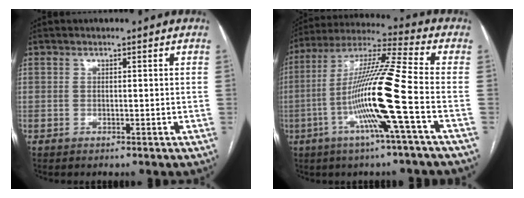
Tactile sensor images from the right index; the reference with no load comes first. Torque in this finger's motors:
{"motor_torque": [2.14, 0.00, 1.05, 0.21]}